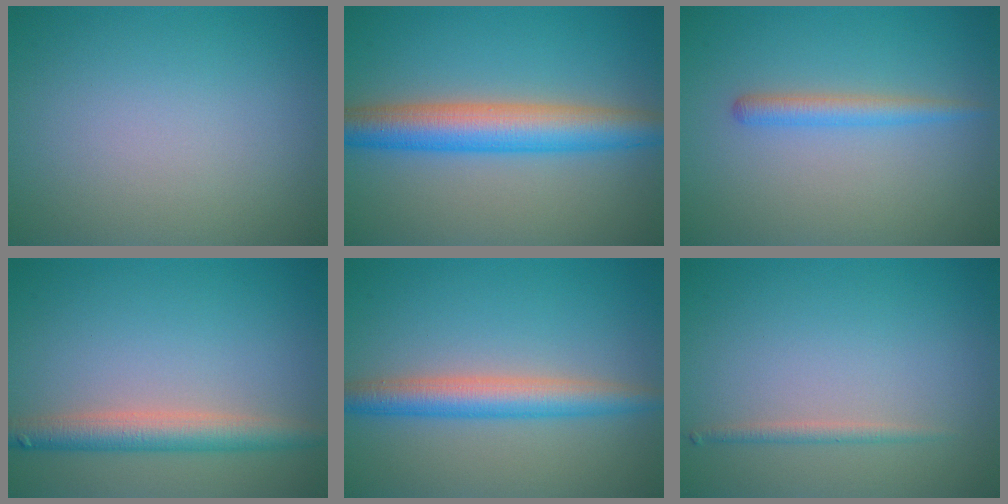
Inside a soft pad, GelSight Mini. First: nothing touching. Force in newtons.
{"total": 6.4, "press": 6.4, "slide": 0.0}
{"total": 1.9, "press": 1.9, "slide": 0.0}
{"total": 3.8, "press": 3.8, "slide": 0.2}
{"total": 4.2, "press": 4.2, "slide": 0.1}
{"total": 1.1, "press": 1.1, "slide": 0.0}